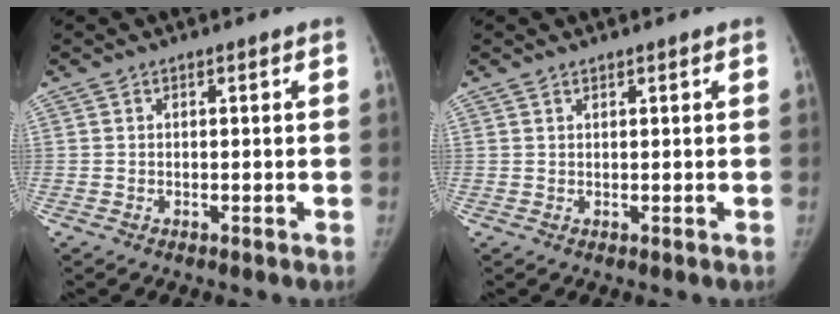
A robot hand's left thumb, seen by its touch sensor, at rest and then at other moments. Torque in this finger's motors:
{"motor_torque": [-0.45, -0.27, -0.20, -0.02, 0.04]}